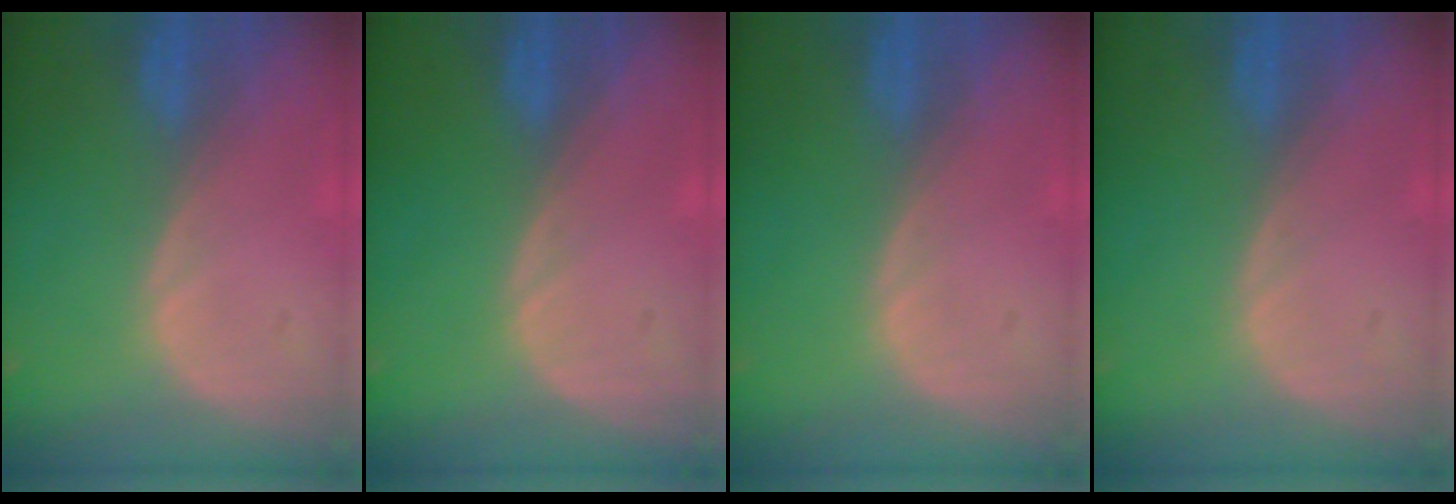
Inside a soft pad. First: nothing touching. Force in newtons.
{"total": 0.0}
{"total": 0.0}
{"total": 0.0}